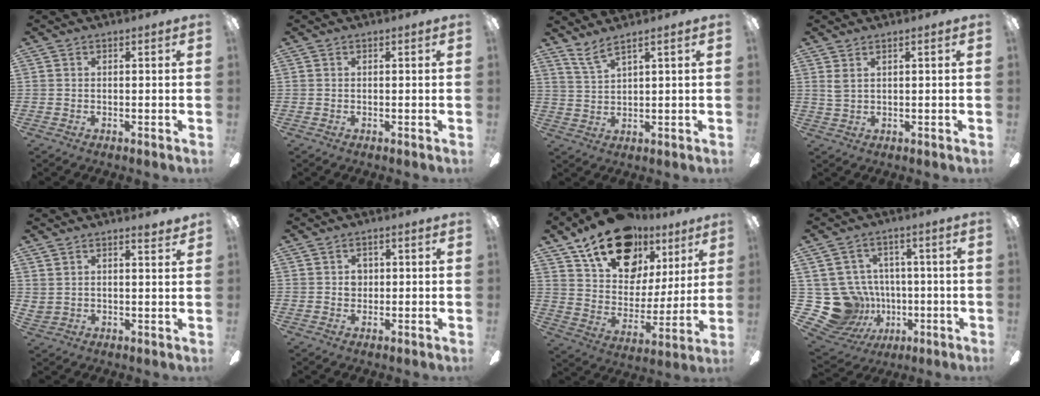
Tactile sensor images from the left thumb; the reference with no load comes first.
{"total": 0.0}
{"total": 4.7, "force": [3.7, 0.3, 2.9], "torque": [-0.065, -0.017, 0.066]}
{"total": 2.3, "force": [0.9, 0.8, 2.0], "torque": [-0.041, 0.003, 0.015]}
{"total": 3.6, "force": [3.5, 0.7, 0.7], "torque": [-0.005, -0.024, 0.063]}
{"total": 2.6, "force": [0.5, 2.1, 1.5], "torque": [-0.015, 0.001, 0.004]}
{"total": 21.3, "force": [14.7, 12.0, 9.7], "torque": [-0.172, -0.080, 0.264]}
{"total": 15.5, "force": [-2.3, 14.6, 4.6], "torque": [-0.139, 0.000, -0.011]}